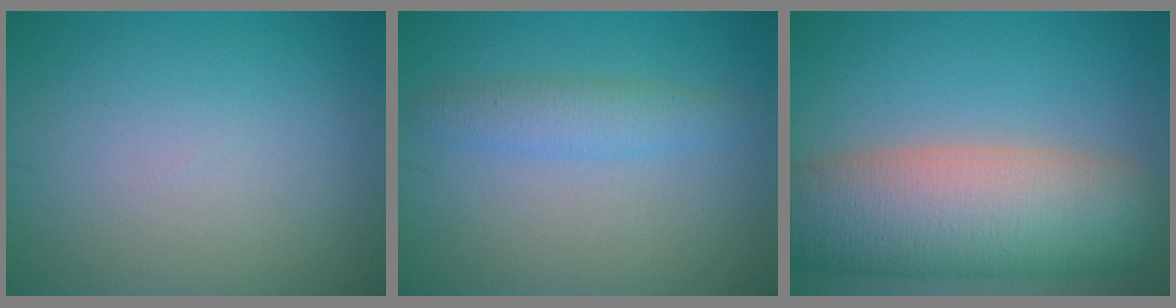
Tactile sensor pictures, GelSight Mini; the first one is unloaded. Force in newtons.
{"total": 2.5, "press": 2.5, "slide": 0.1}
{"total": 12.3, "press": 12.2, "slide": 0.9}